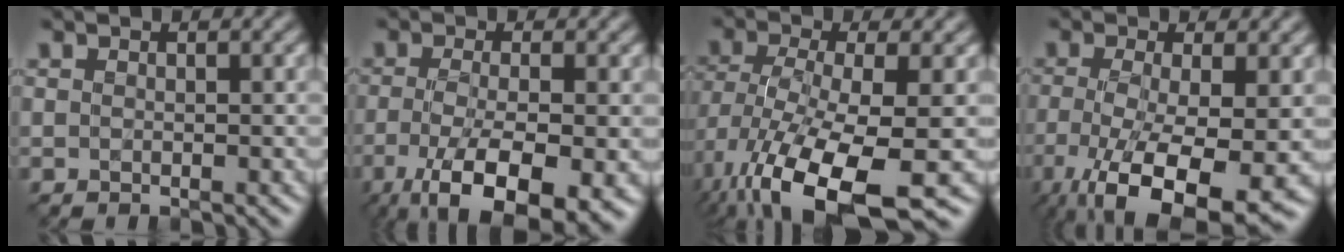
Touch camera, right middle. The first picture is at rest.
{"total": 9.6, "force": [-4.4, 3.1, 8.0], "torque": [-0.155, -0.024, -0.068]}
{"total": 12.7, "force": [-5.5, 4.8, 10.4], "torque": [-0.212, -0.036, -0.087]}
{"total": 10.8, "force": [-4.7, 3.6, 9.1], "torque": [-0.178, -0.033, -0.072]}